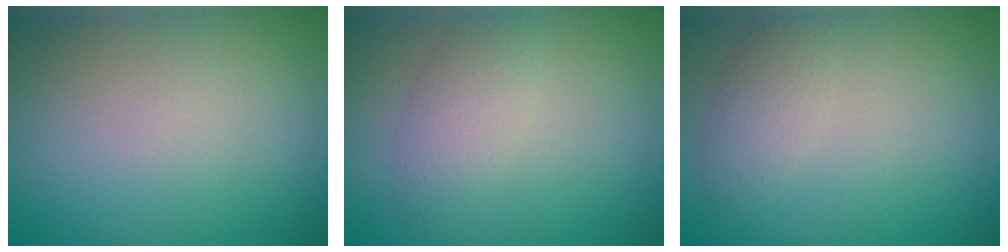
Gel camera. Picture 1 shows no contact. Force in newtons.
{"total": 2.3, "press": 2.3, "slide": 0.1}
{"total": 1.9, "press": 1.9, "slide": 0.1}